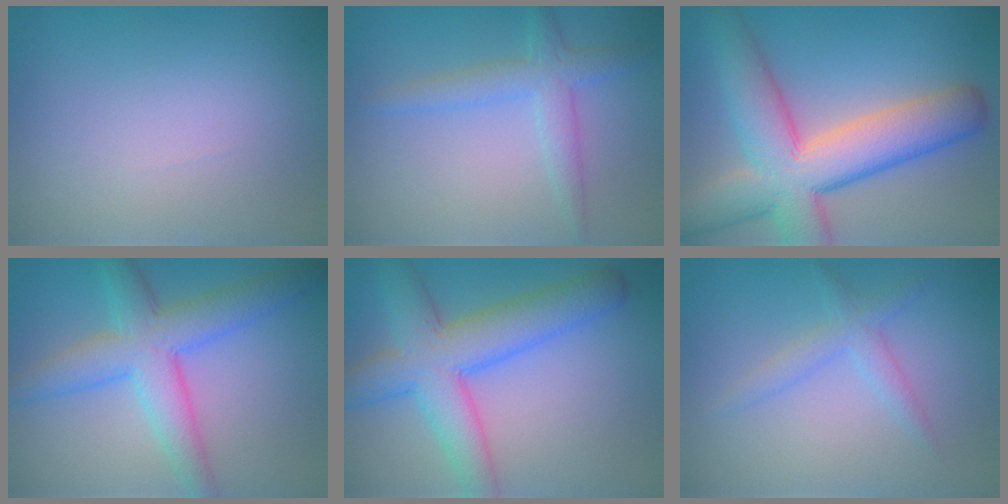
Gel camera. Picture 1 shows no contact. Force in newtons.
{"total": 2.9, "press": 2.9, "slide": 0.1}
{"total": 11.1, "press": 11.1, "slide": 0.9}
{"total": 6.3, "press": 6.3, "slide": 0.0}
{"total": 8.1, "press": 8.1, "slide": 0.1}
{"total": 2.0, "press": 2.0, "slide": 0.2}